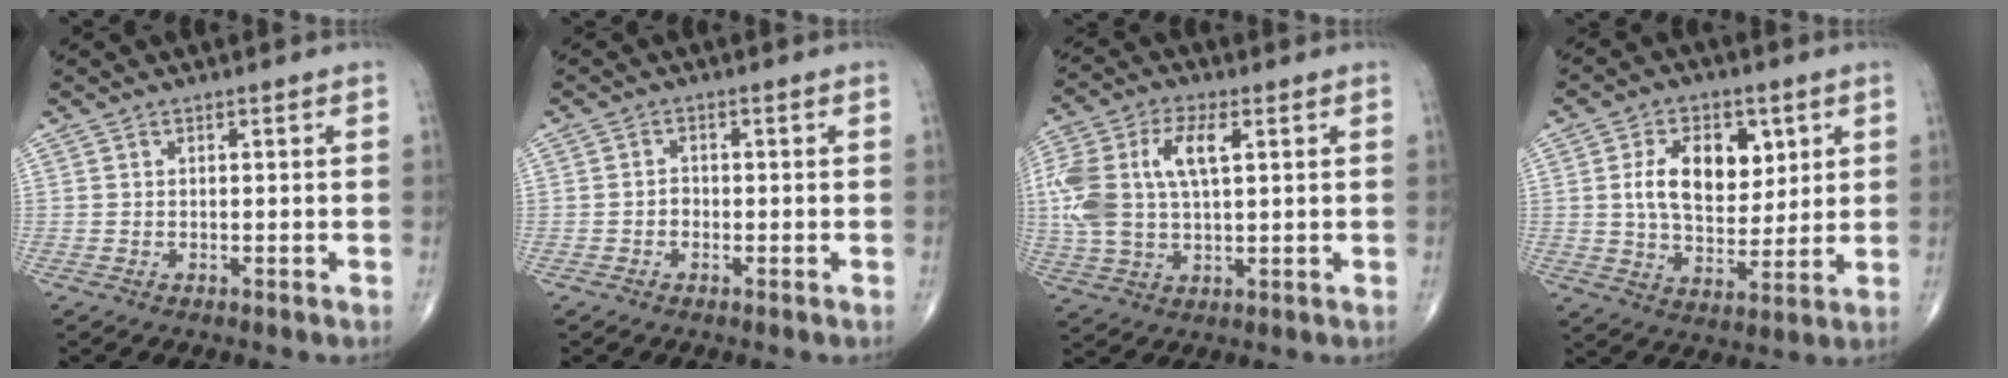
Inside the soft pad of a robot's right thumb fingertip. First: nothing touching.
{"total": 1.6, "force": [-0.6, 1.2, 0.7], "torque": [-0.005, 0.006, -0.013]}
{"total": 14.9, "force": [3.0, 7.7, 12.4], "torque": [-0.283, 0.017, 0.059]}
{"total": 13.3, "force": [3.5, 8.3, 9.8], "torque": [-0.119, -0.014, 0.062]}